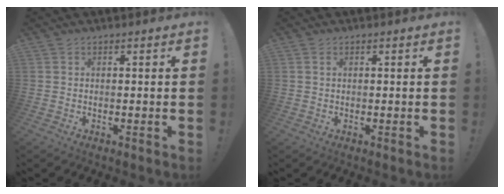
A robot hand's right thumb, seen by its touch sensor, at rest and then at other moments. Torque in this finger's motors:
{"motor_torque": [0.16, 0.09, -0.01, -0.06, 0.06]}